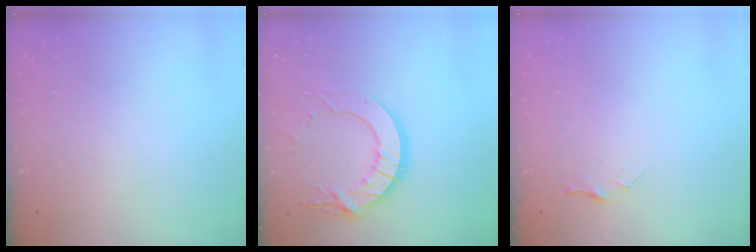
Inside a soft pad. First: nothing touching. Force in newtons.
{"total": 14.5, "press": 14.5, "slide": 1.3}
{"total": 4.5, "press": 4.4, "slide": 0.4}